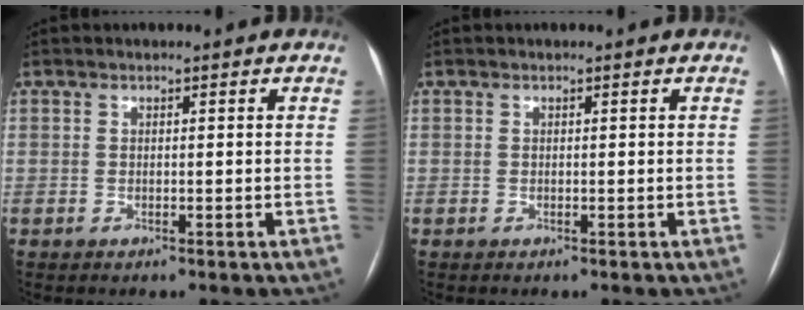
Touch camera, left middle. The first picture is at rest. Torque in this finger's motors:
{"motor_torque": [0.00, 0.00, 0.00, 0.00]}